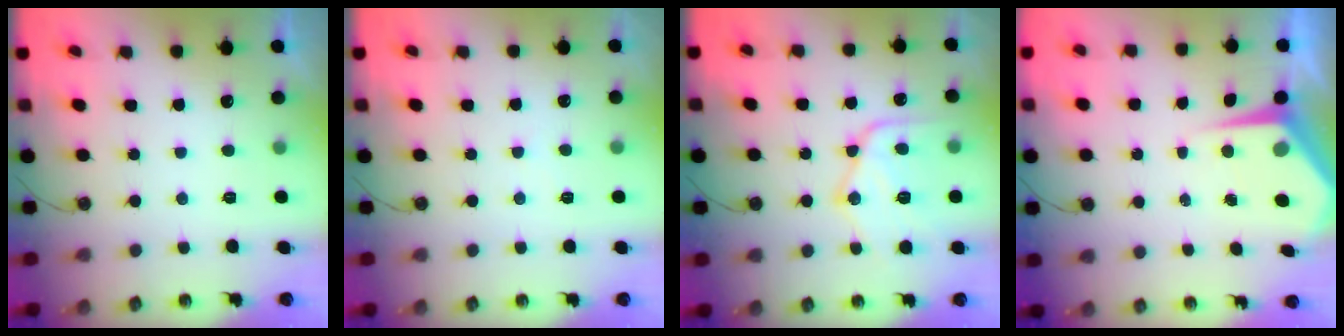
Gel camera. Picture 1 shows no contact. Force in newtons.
{"total": 1.9, "press": 1.9, "slide": 0.3}
{"total": 15.7, "press": 15.6, "slide": 1.2}
{"total": 5.5, "press": 5.5, "slide": 0.4}